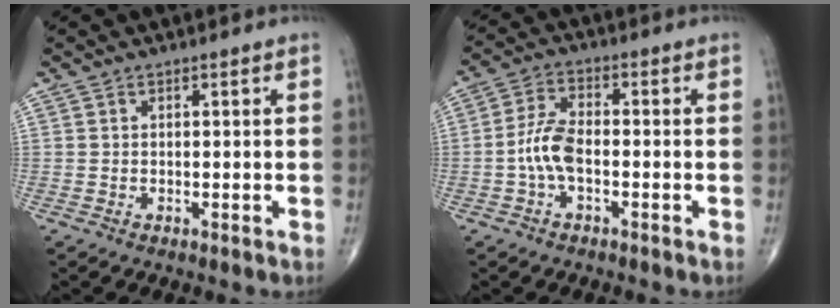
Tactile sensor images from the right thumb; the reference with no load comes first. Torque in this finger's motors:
{"motor_torque": [0.99, 0.43, 0.84, -0.18, 0.06]}